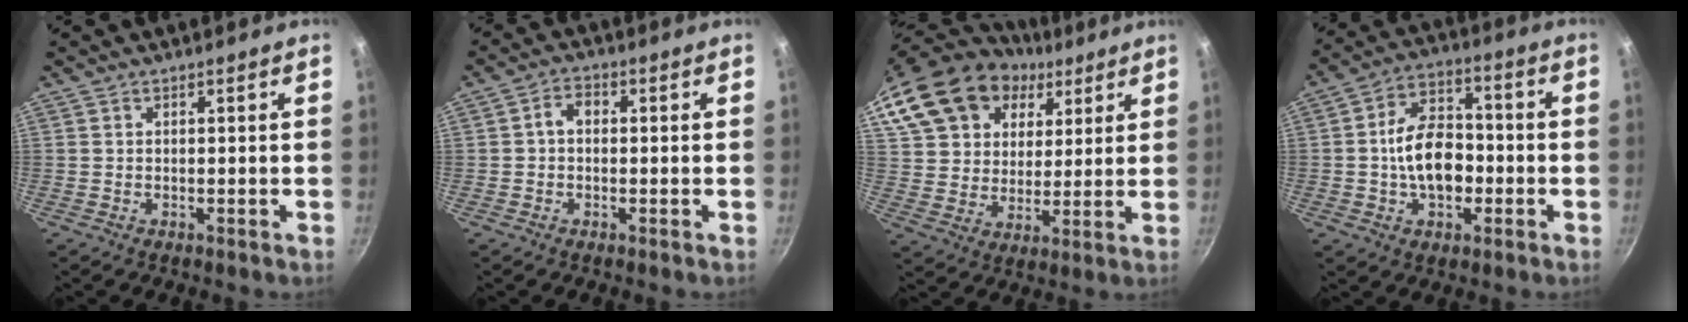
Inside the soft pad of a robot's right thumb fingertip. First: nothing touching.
{"total": 3.3, "force": [0.1, 2.4, 2.3], "torque": [-0.032, 0.010, -0.006]}
{"total": 22.9, "force": [11.3, 16.4, 11.4], "torque": [-0.214, 0.011, 0.205]}
{"total": 12.7, "force": [-1.8, 8.6, 9.1], "torque": [-0.122, 0.032, -0.039]}